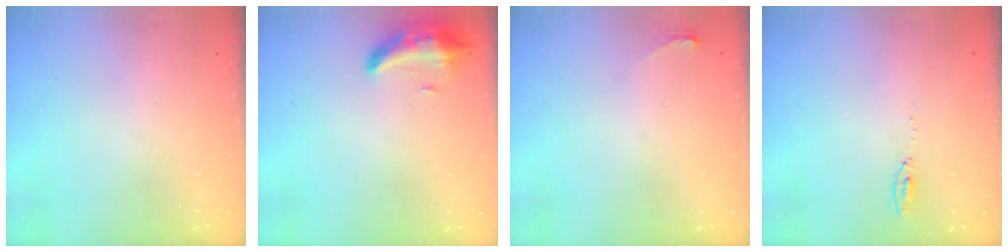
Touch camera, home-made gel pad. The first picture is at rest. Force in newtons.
{"total": 15.2, "press": 10.5, "slide": 11.0}
{"total": 3.7, "press": 3.4, "slide": 1.4}
{"total": 3.6, "press": 3.5, "slide": 1.1}